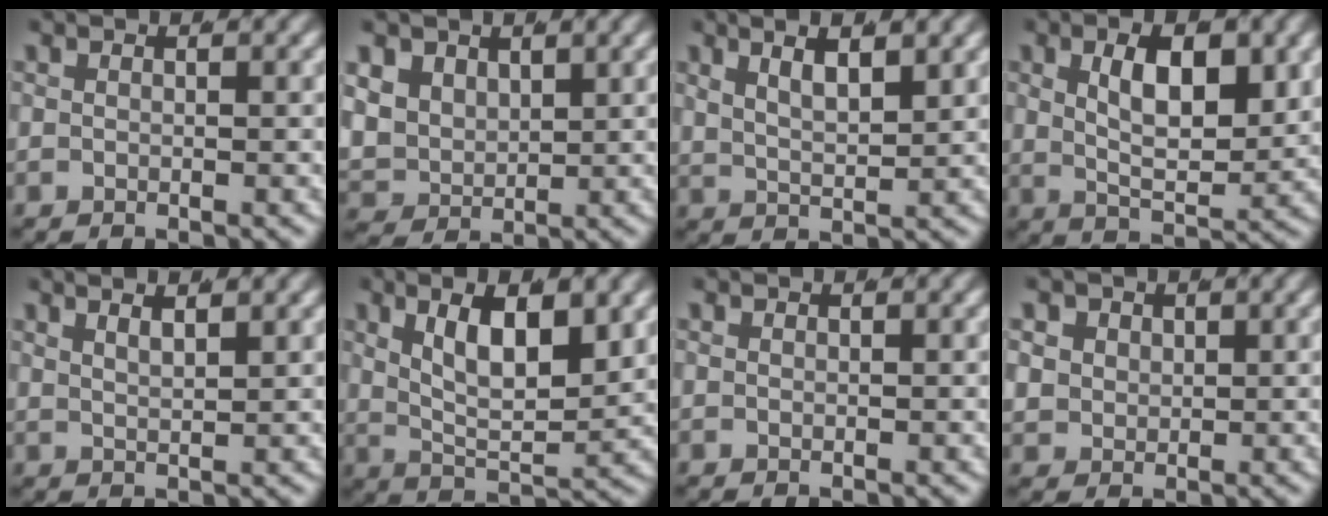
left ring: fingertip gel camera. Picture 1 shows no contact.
{"total": 6.6, "force": [0.4, 6.0, 2.7], "torque": [-0.103, -0.034, 0.011]}
{"total": 5.9, "force": [2.2, 3.8, 3.9], "torque": [-0.062, 0.008, 0.023]}
{"total": 5.9, "force": [0.7, 3.1, 5.0], "torque": [-0.085, -0.018, 0.012]}
{"total": 4.0, "force": [2.2, 2.1, 2.5], "torque": [-0.034, 0.007, 0.029]}
{"total": 7.9, "force": [1.6, 4.7, 6.1], "torque": [-0.118, -0.020, 0.028]}
{"total": 0.0}
{"total": 4.1, "force": [0.2, 3.9, 1.4], "torque": [-0.058, -0.021, 0.010]}